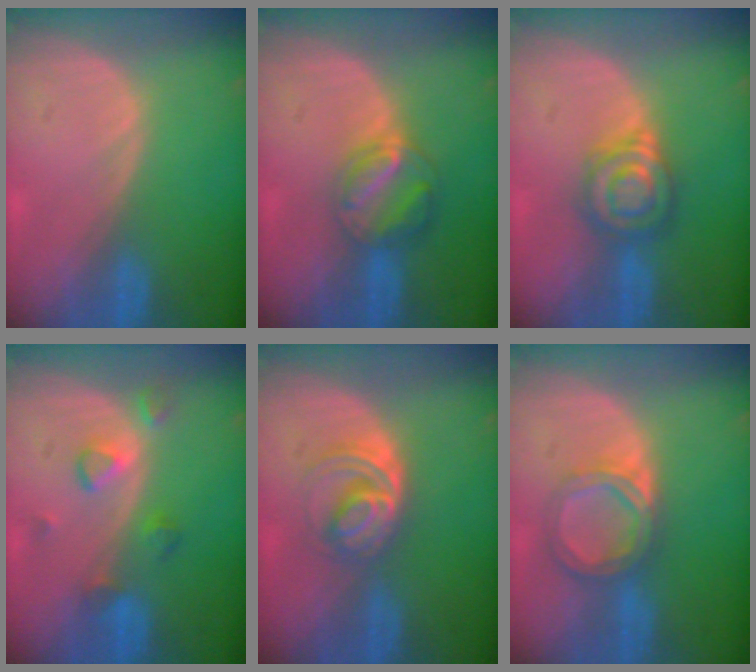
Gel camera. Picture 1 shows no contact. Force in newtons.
{"total": 6.3, "press": 5.6, "slide": 3.0}
{"total": 6.3, "press": 6.3, "slide": 0.0}
{"total": 4.0, "press": 4.0, "slide": 0.4}
{"total": 6.1, "press": 5.3, "slide": 3.0}
{"total": 5.6, "press": 5.3, "slide": 2.0}